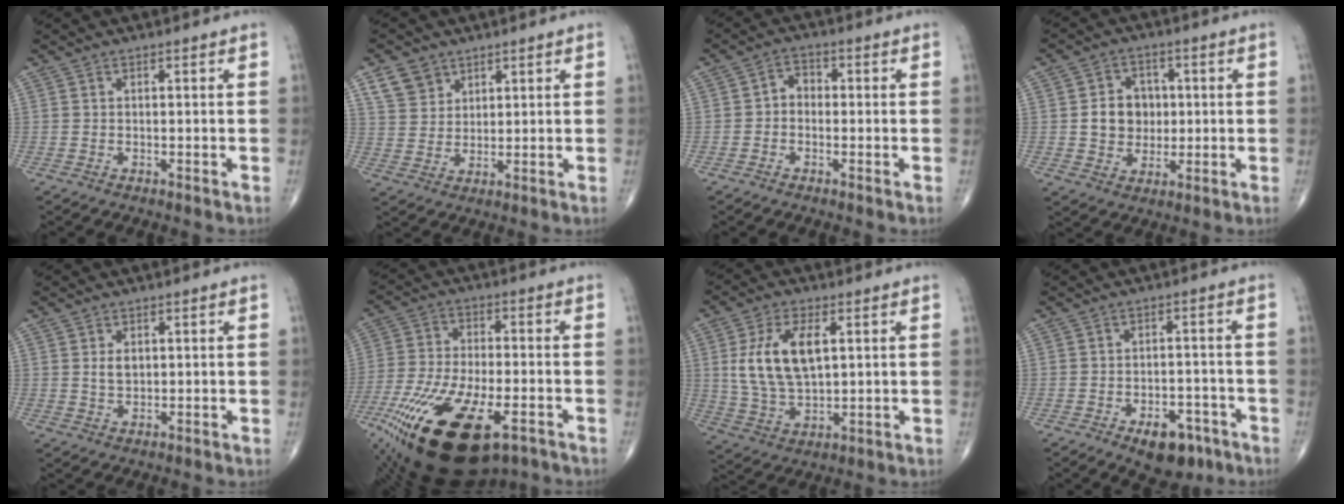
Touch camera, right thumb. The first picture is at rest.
{"total": 5.9, "force": [3.6, 4.3, 1.8], "torque": [-0.015, -0.017, 0.073]}
{"total": 3.3, "force": [-0.5, 2.6, 1.9], "torque": [-0.007, 0.016, -0.023]}
{"total": 8.2, "force": [0.5, 7.1, 4.2], "torque": [-0.029, 0.004, 0.007]}
{"total": 2.9, "force": [0.7, 1.9, 2.0], "torque": [-0.027, -0.006, 0.015]}
{"total": 23.6, "force": [-11.9, 10.0, 17.7], "torque": [-0.364, 0.006, -0.200]}
{"total": 13.1, "force": [2.8, 7.0, 10.8], "torque": [-0.204, -0.008, 0.060]}
{"total": 8.5, "force": [-4.8, 4.8, 5.1], "torque": [-0.049, 0.026, -0.062]}